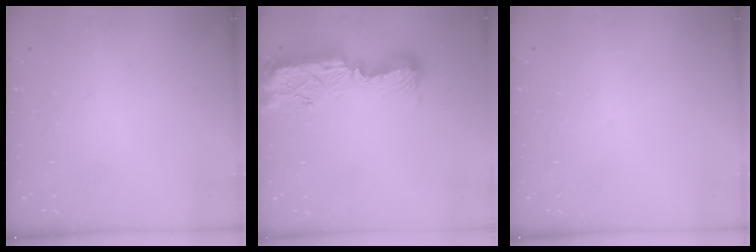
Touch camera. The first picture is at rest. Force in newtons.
{"total": 13.1, "press": 13.1, "slide": 0.8}
{"total": 0.0}